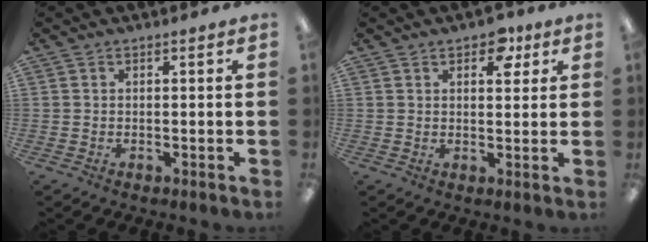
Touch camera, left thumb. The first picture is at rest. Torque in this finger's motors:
{"motor_torque": [-0.04, 0.23, -0.21, 0.14, 0.04]}